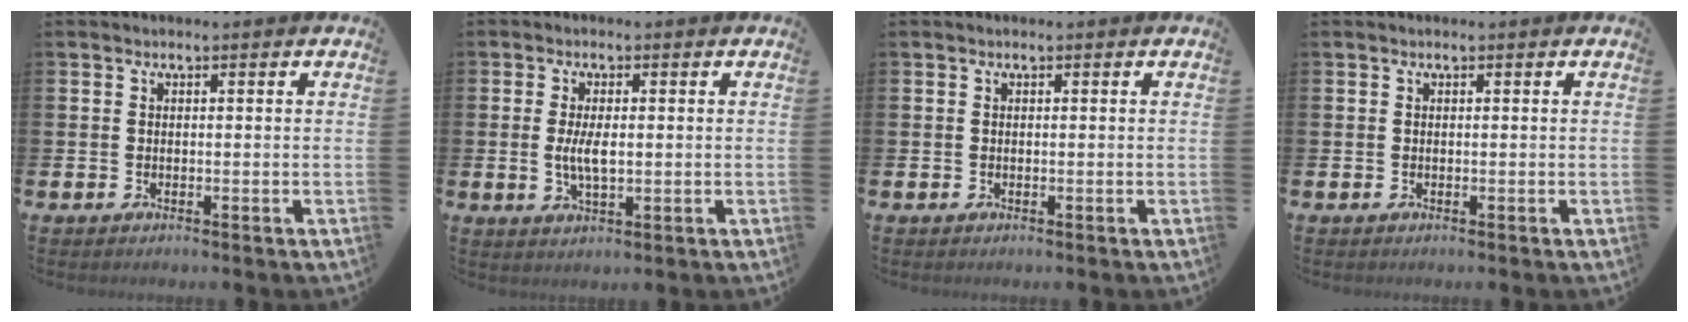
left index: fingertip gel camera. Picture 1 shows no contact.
{"total": 3.9, "force": [0.1, 1.6, 3.5], "torque": [-0.061, 0.002, -0.001]}
{"total": 0.0}
{"total": 0.0}